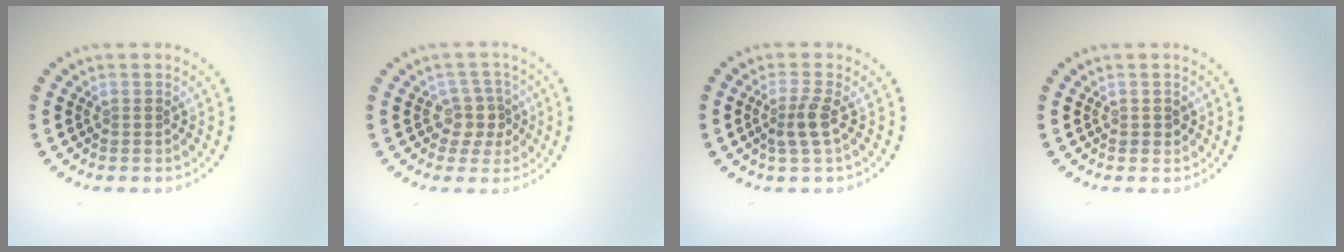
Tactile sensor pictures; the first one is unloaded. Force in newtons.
{"total": 2.3, "press": 2.0, "slide": 1.2}
{"total": 2.3, "press": 1.8, "slide": 1.4}
{"total": 0.8, "press": 0.8, "slide": 0.1}